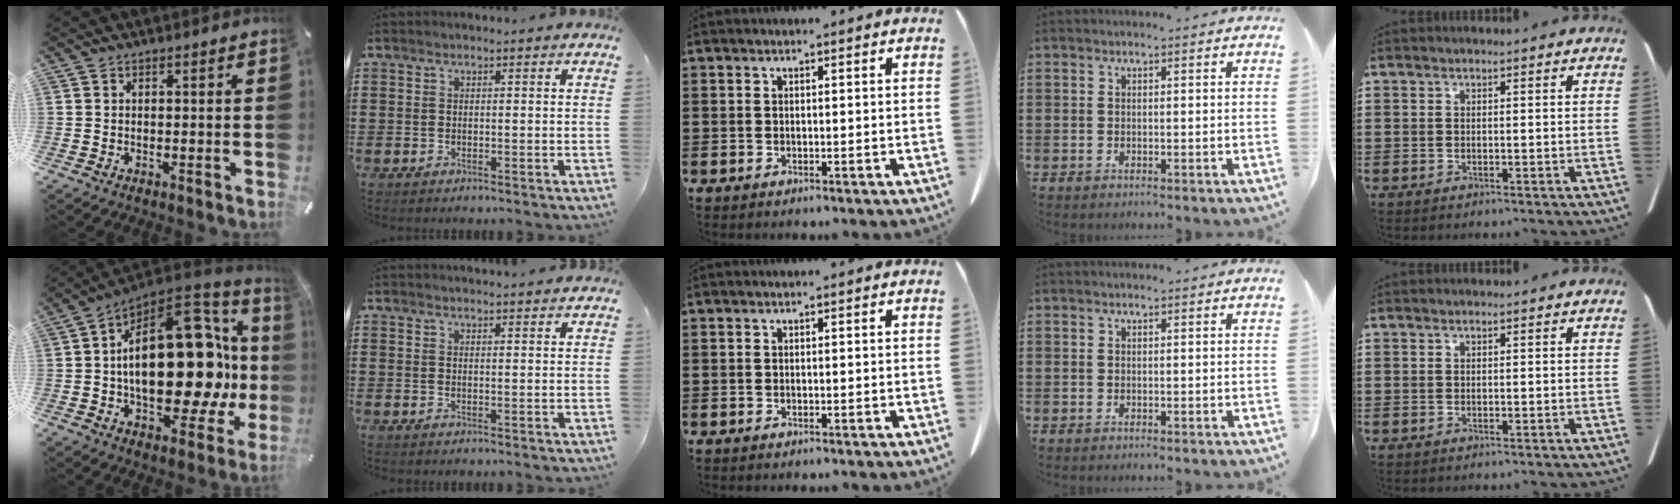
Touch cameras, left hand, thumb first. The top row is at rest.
{"thumb": {"total": 32.6, "force": [0.7, 16.8, 27.9], "torque": [-0.445, -0.019, 0.025]}, "index": {"total": 1.9, "force": [1.9, -0.2, 0.2], "torque": [-0.008, -0.002, 0.038]}}